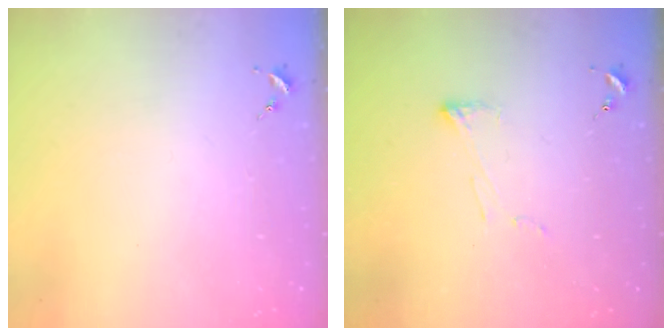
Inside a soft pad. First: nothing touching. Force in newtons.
{"total": 4.1, "press": 4.0, "slide": 0.7}